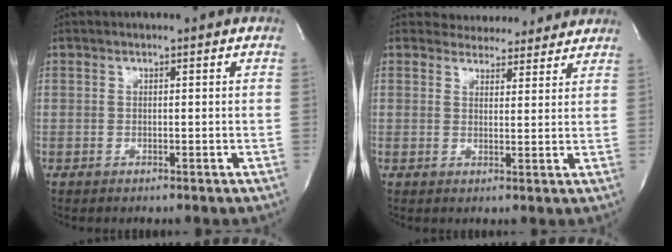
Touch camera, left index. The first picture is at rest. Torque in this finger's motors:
{"motor_torque": [0.31, -0.41, 0.04, -0.02]}